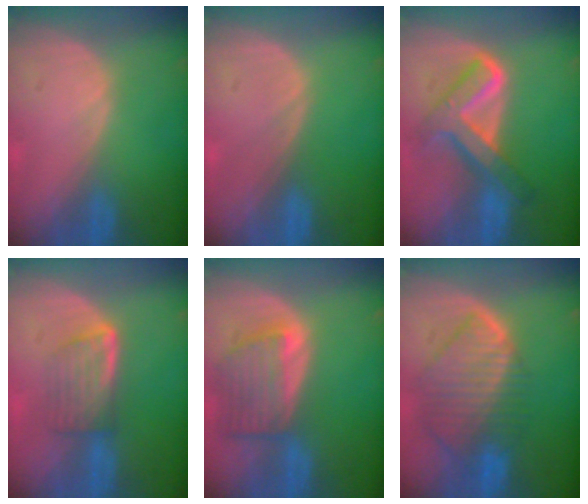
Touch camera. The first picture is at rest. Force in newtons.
{"total": 0.0}
{"total": 8.0, "press": 8.0, "slide": 0.7}
{"total": 5.7, "press": 5.1, "slide": 2.5}
{"total": 7.2, "press": 6.7, "slide": 2.8}
{"total": 10.0, "press": 8.7, "slide": 5.0}